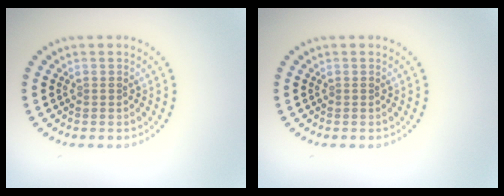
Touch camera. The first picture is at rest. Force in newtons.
{"total": 0.0}